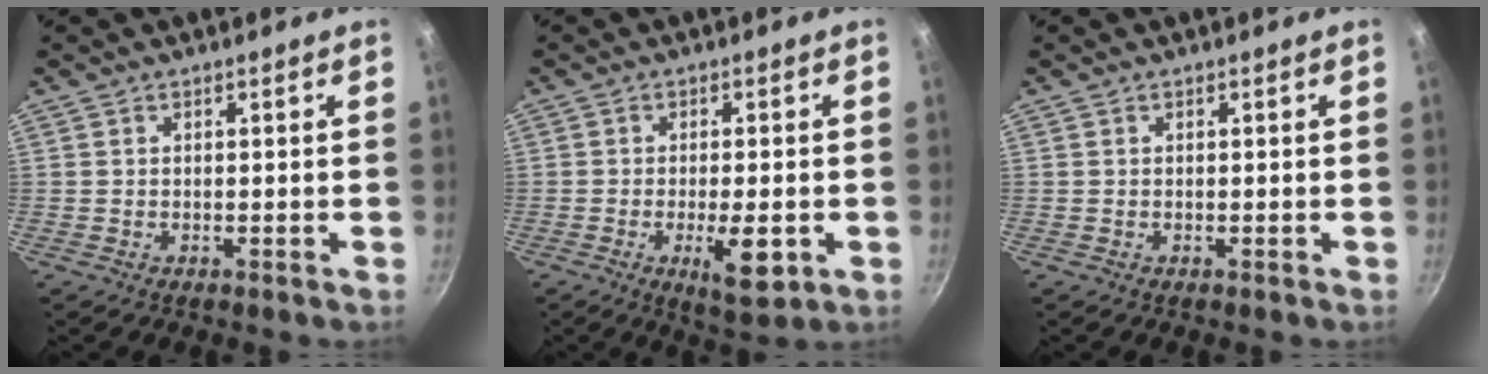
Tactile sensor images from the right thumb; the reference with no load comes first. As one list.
[{"total": 5.2, "force": [-1.5, 1.6, 4.7], "torque": [-0.069, 0.001, -0.020]}, {"total": 0.0}]